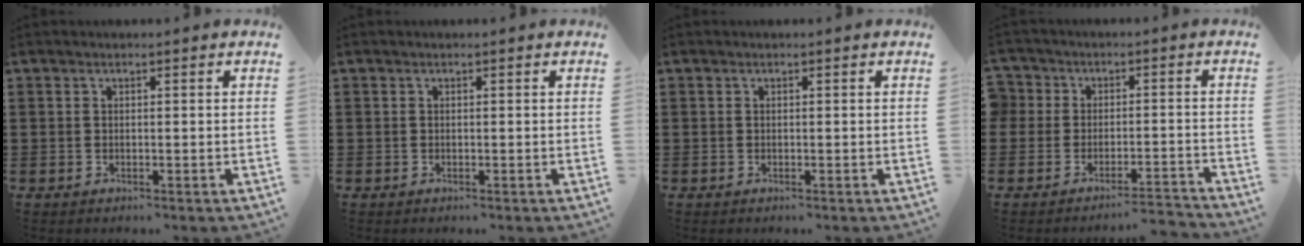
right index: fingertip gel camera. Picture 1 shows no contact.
{"total": 0.0}
{"total": 0.0}
{"total": 3.5, "force": [-3.1, 1.4, 0.0], "torque": [-0.009, 0.007, -0.070]}